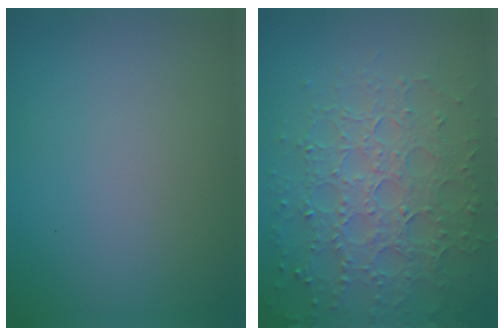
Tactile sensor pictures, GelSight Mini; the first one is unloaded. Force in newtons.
{"total": 6.7, "press": 5.3, "slide": 4.1}